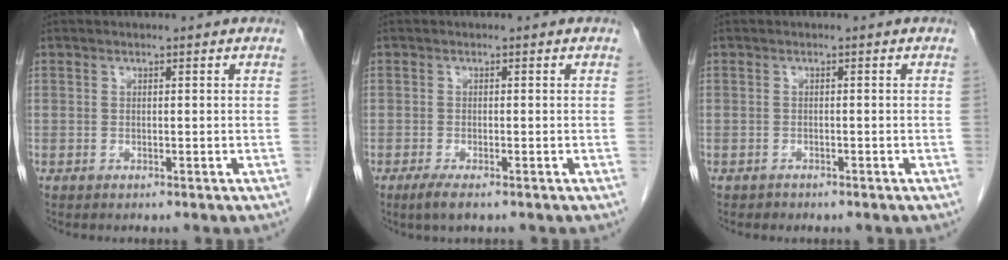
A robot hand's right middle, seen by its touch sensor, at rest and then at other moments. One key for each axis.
{"total": 2.3, "fx": -1.5, "fy": 0.4, "fz": 1.8, "tx": -0.040, "ty": -0.007, "tz": -0.028}
{"total": 0.6, "fx": -0.5, "fy": 0.4, "fz": 0.0, "tx": -0.007, "ty": 0.001, "tz": -0.008}